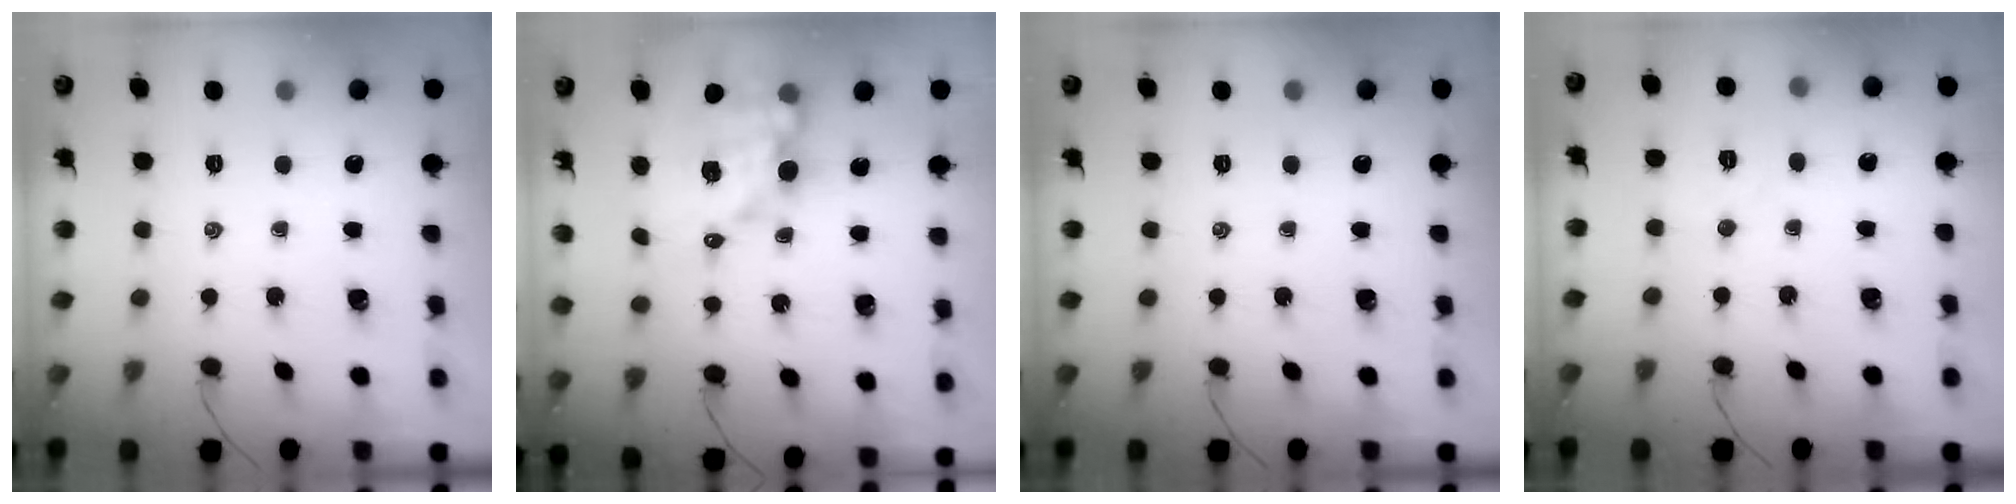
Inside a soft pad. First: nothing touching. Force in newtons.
{"total": 13.1, "press": 12.6, "slide": 3.4}
{"total": 0.0}
{"total": 3.6, "press": 3.5, "slide": 0.8}